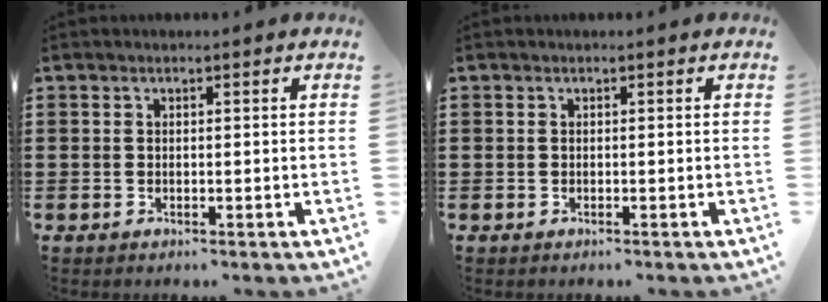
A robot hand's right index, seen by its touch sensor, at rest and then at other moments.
{"total": 0.0}